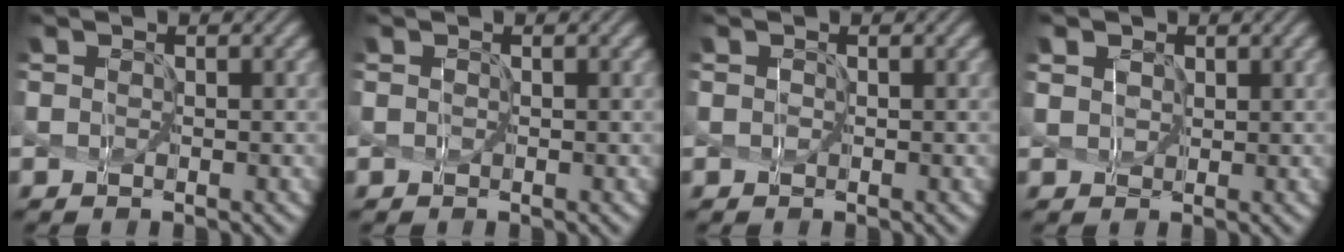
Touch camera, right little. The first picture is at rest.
{"total": 0.0}
{"total": 0.0}
{"total": 4.7, "force": [2.4, 3.4, 2.2], "torque": [-0.049, 0.019, 0.020]}